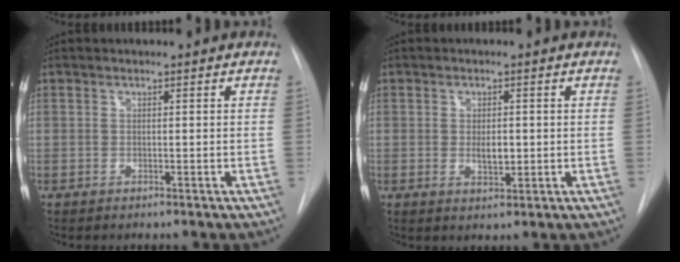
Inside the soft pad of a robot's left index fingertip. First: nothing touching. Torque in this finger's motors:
{"motor_torque": [0.75, -0.19, 0.10, 0.04]}